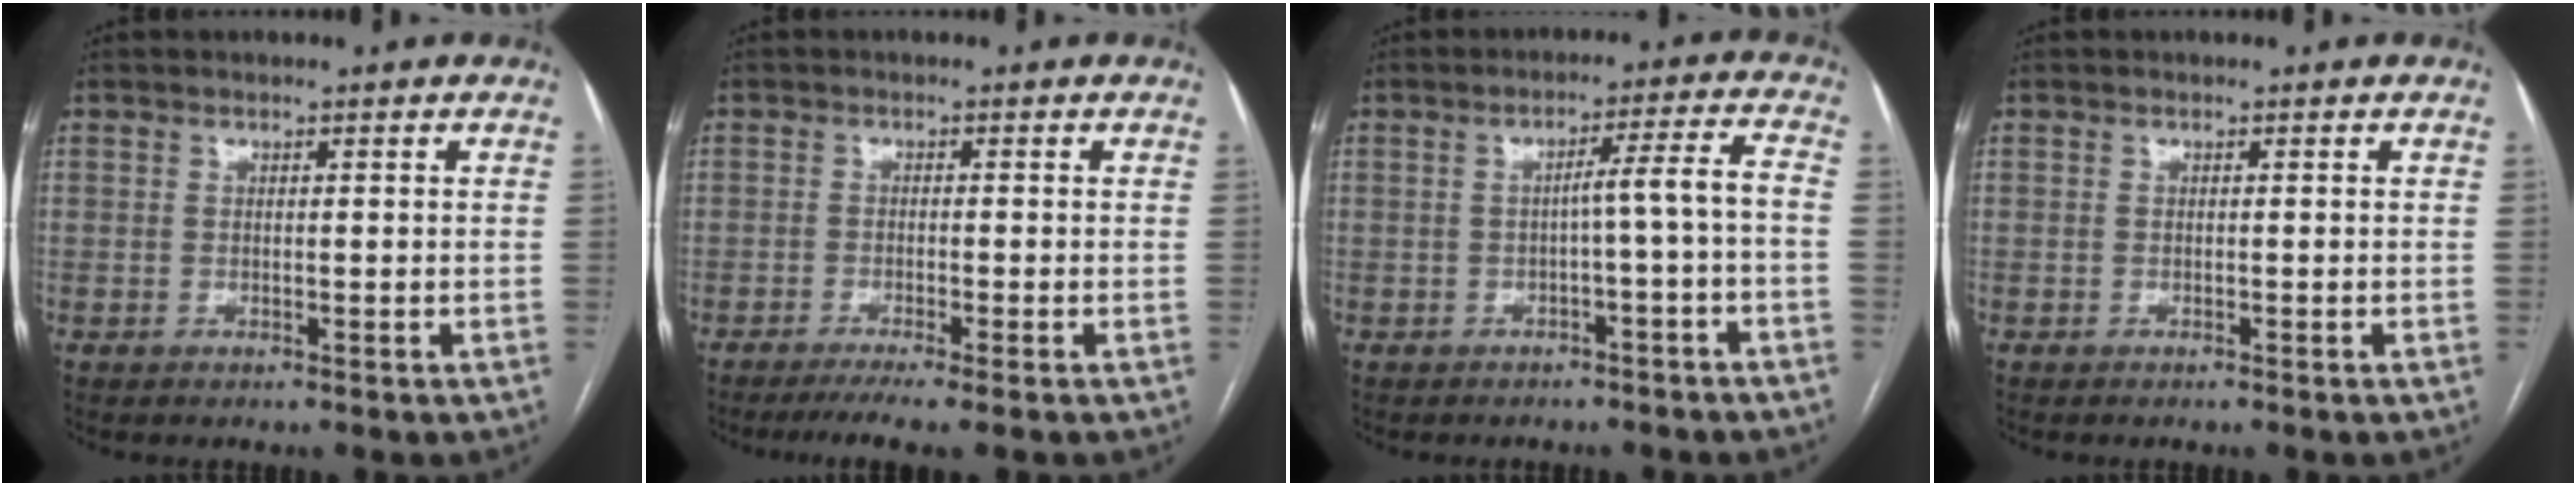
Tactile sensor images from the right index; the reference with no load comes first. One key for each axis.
{"total": 4.7, "fx": -3.5, "fy": -0.3, "fz": 3.2, "tx": -0.043, "ty": -0.009, "tz": -0.057}
{"total": 4.9, "fx": -1.5, "fy": -0.3, "fz": 4.6, "tx": -0.063, "ty": 0.018, "tz": -0.018}
{"total": 0.0}